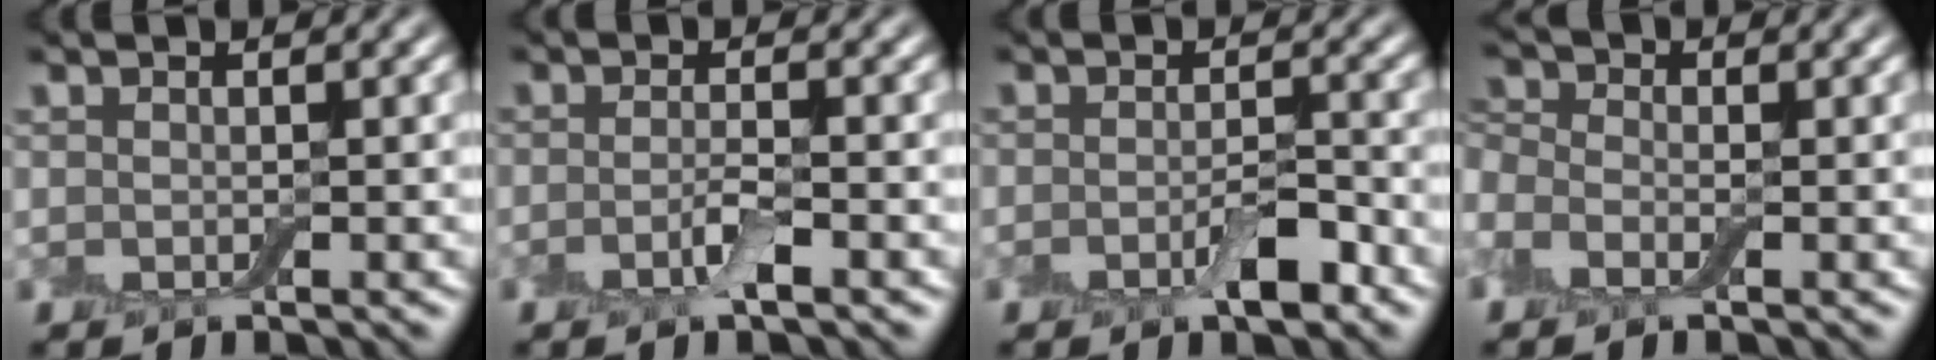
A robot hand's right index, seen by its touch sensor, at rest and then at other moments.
{"total": 2.0, "force": [-0.9, 0.3, 1.7], "torque": [-0.034, -0.001, -0.022]}
{"total": 2.9, "force": [-1.4, 1.0, 2.3], "torque": [-0.037, 0.002, -0.027]}
{"total": 2.5, "force": [-0.7, 1.7, 1.7], "torque": [-0.046, 0.004, -0.034]}